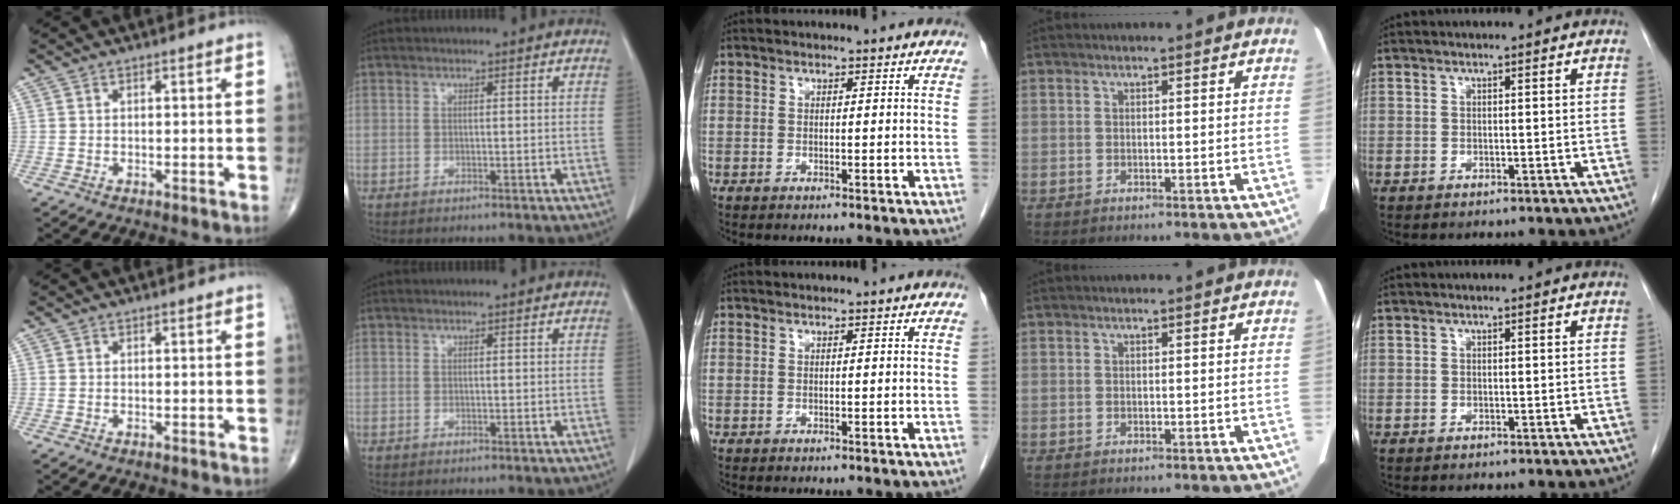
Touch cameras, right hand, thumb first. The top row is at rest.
{}